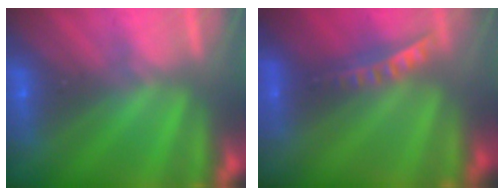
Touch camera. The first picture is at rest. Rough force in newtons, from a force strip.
{"total": 5.7}